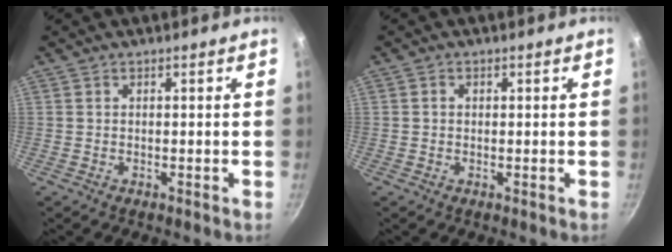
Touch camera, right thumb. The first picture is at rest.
{"total": 1.1, "force": [0.1, 0.9, 0.6], "torque": [-0.008, 0.005, 0.001]}